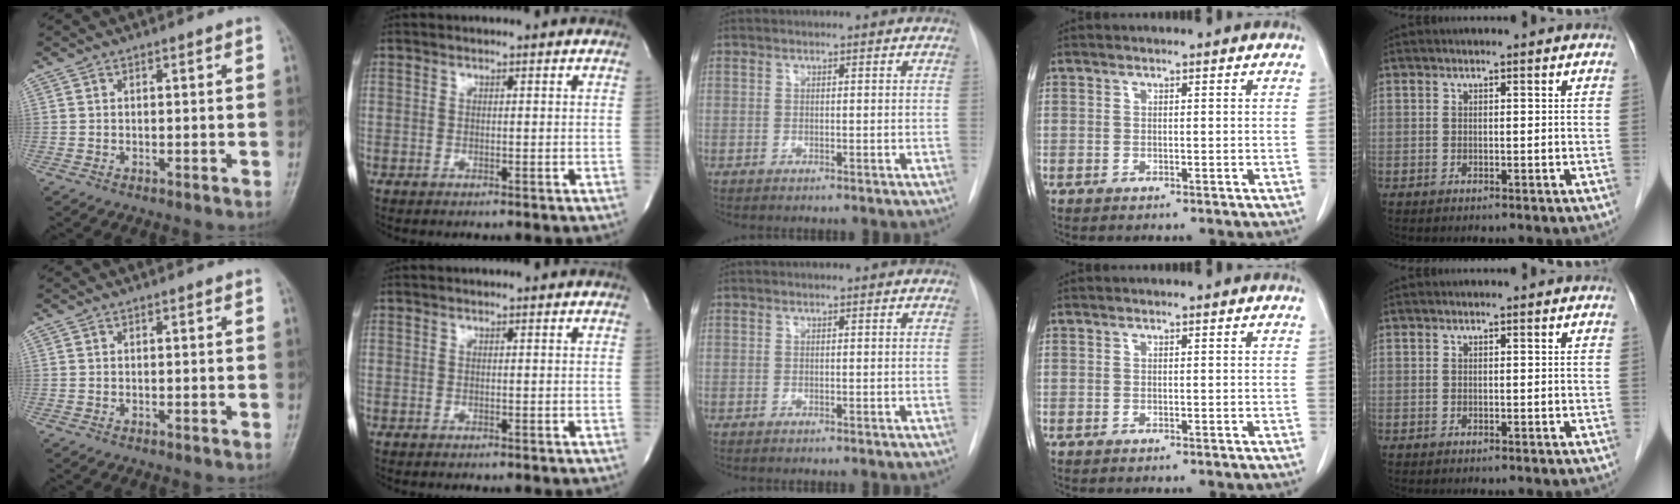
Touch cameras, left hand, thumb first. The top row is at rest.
{}